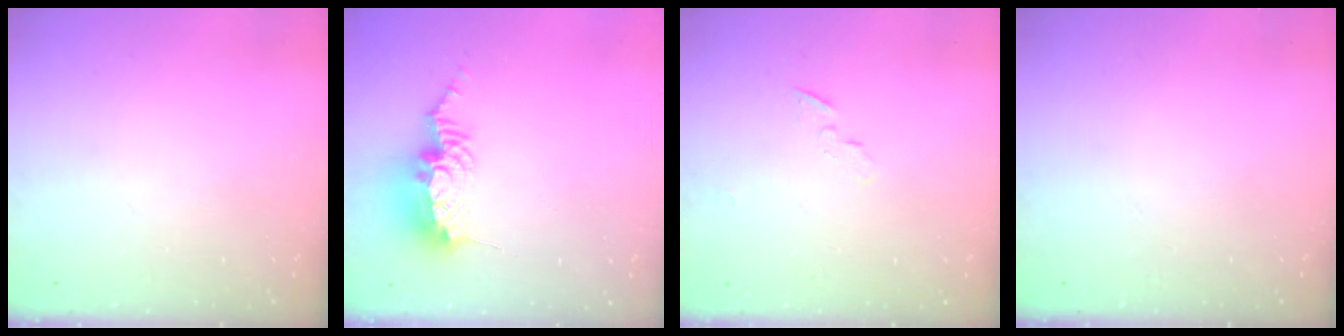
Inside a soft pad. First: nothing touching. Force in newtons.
{"total": 10.8, "press": 10.7, "slide": 1.2}
{"total": 3.5, "press": 3.5, "slide": 0.4}
{"total": 0.0}